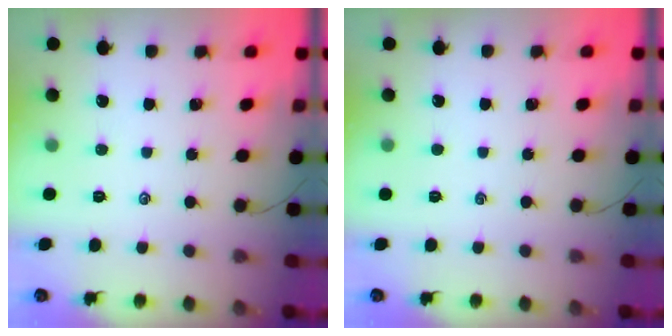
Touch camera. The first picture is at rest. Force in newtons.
{"total": 0.0}